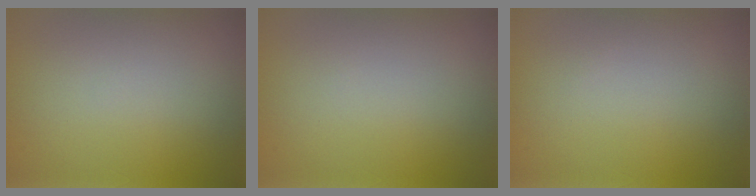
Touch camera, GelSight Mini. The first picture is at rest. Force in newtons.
{"total": 0.0}
{"total": 0.0}